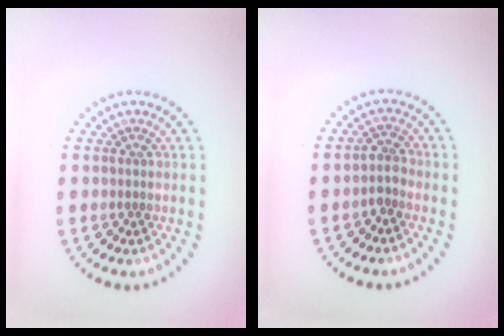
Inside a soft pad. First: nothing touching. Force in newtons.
{"total": 1.7, "press": 1.3, "slide": 1.0}